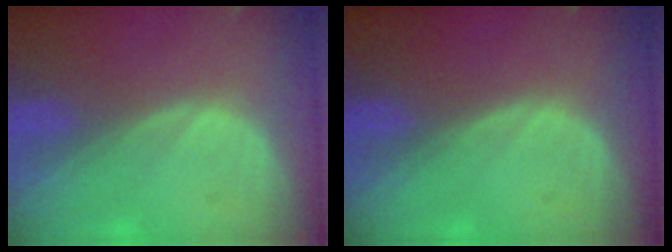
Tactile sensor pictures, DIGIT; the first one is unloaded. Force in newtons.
{"total": 0.0}